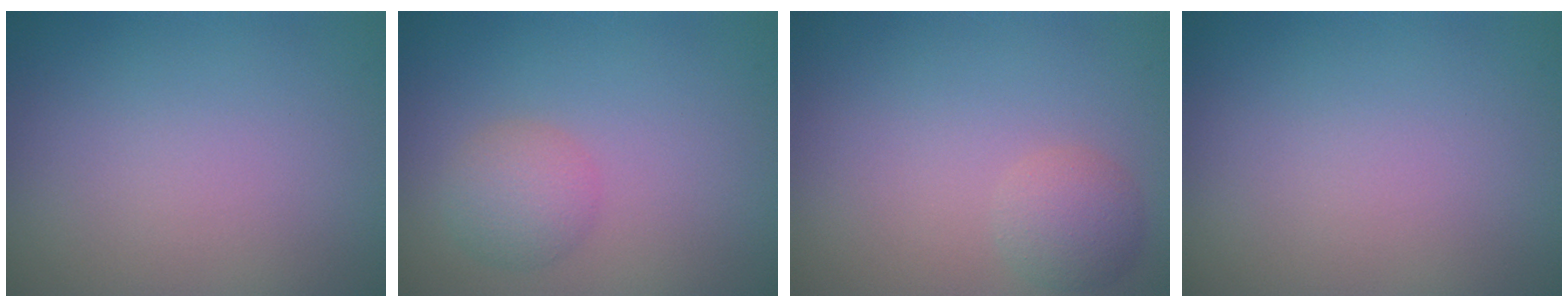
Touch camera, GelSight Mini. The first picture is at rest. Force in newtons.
{"total": 2.5, "press": 2.5, "slide": 0.0}
{"total": 2.1, "press": 2.1, "slide": 0.0}
{"total": 0.0}